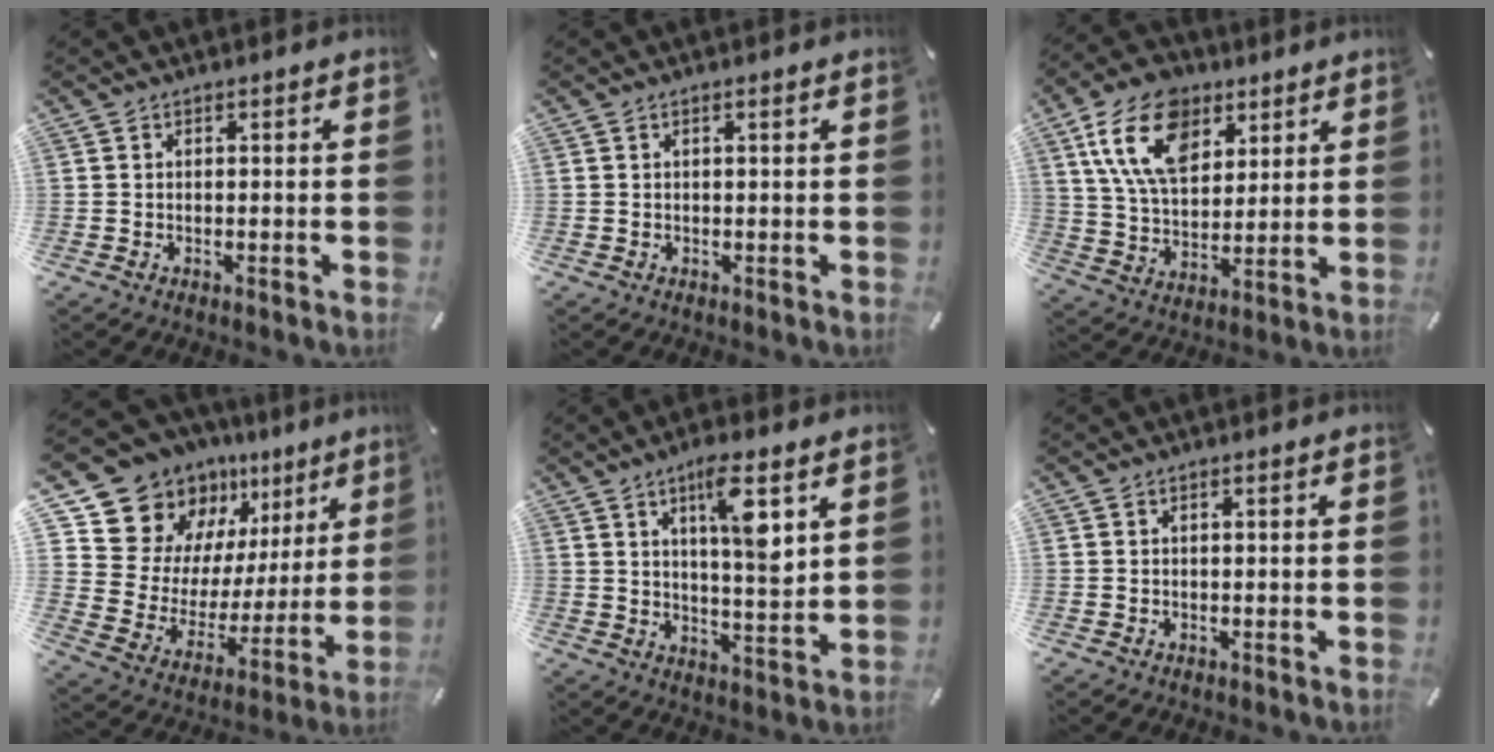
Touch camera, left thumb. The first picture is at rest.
{"total": 0.8, "force": [0.3, 0.1, 0.8], "torque": [-0.015, 0.001, 0.004]}
{"total": 15.5, "force": [7.6, 9.7, 9.3], "torque": [-0.182, -0.012, 0.141]}
{"total": 16.3, "force": [11.8, 10.6, 3.7], "torque": [-0.065, -0.105, 0.219]}
{"total": 10.5, "force": [5.3, 2.5, 8.7], "torque": [-0.139, -0.026, 0.083]}
{"total": 0.6, "force": [0.1, 0.0, 0.6], "torque": [-0.009, 0.000, 0.002]}